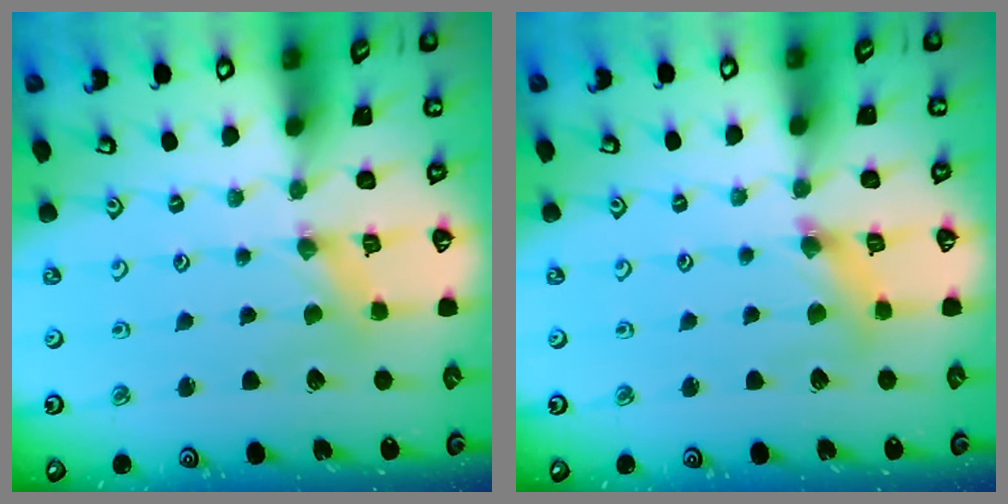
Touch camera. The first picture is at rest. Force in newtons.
{"total": 4.2, "press": 4.2, "slide": 0.4}